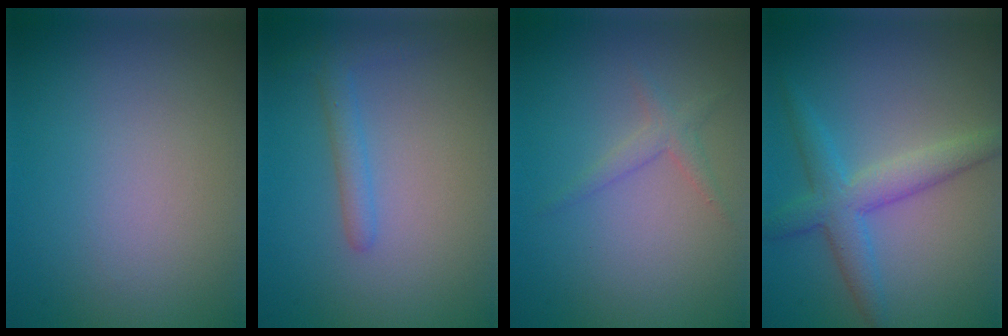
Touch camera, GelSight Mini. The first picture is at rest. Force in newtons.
{"total": 2.0, "press": 2.0, "slide": 0.2}
{"total": 1.4, "press": 1.4, "slide": 0.1}
{"total": 4.1, "press": 4.1, "slide": 0.2}